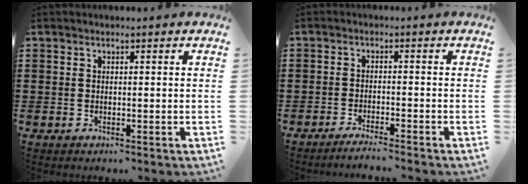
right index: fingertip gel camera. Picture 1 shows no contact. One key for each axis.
{"total": 2.1, "fx": -2.0, "fy": -0.4, "fz": 0.5, "tx": -0.009, "ty": 0.001, "tz": -0.039}